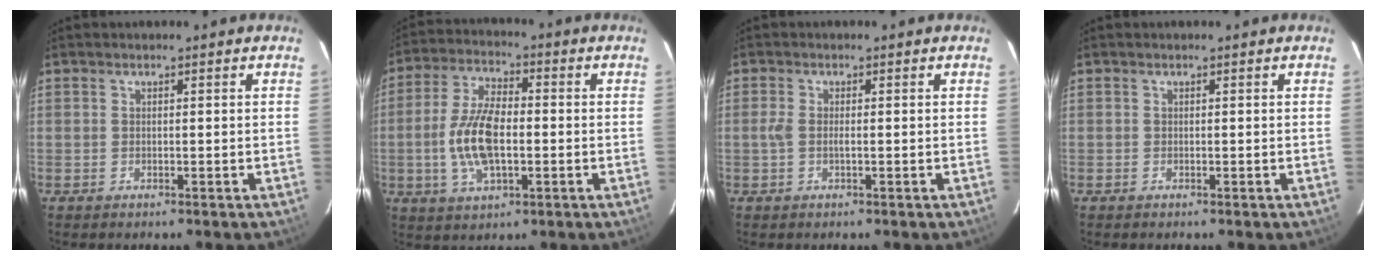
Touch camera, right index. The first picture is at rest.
{"total": 11.4, "force": [-1.7, 5.2, 10.0], "torque": [-0.206, 0.004, -0.032]}
{"total": 2.2, "force": [-0.3, 0.7, 2.1], "torque": [-0.045, -0.001, -0.007]}
{"total": 0.0}